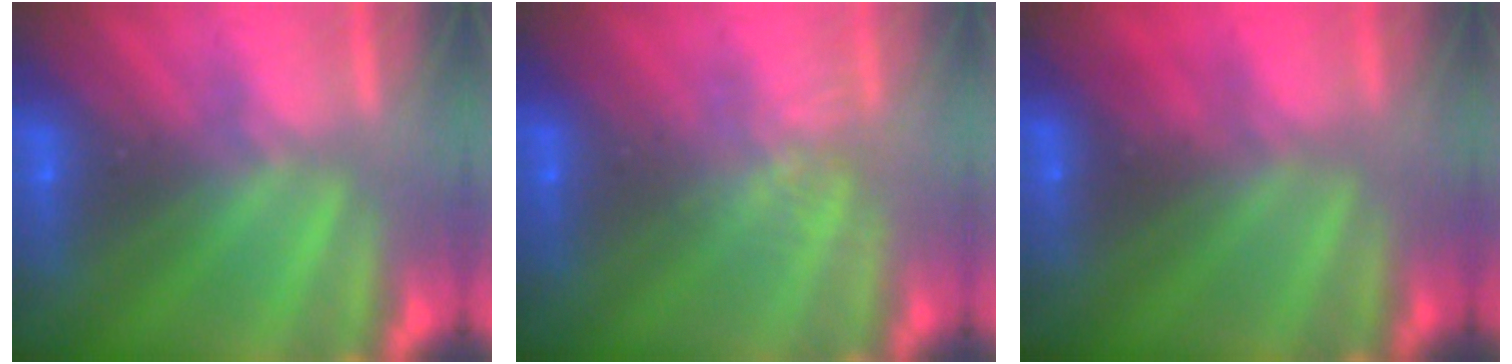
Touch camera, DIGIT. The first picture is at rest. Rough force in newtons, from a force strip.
{"total": 1.6}
{"total": 2.2}